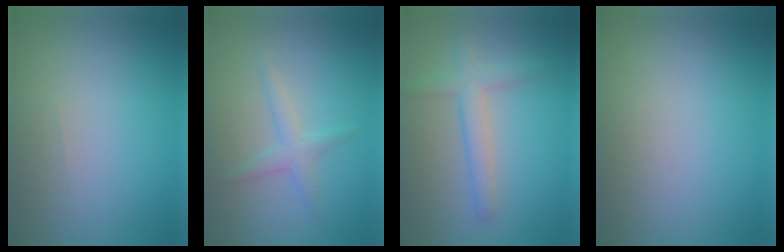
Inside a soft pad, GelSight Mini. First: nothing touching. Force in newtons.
{"total": 1.8, "press": 1.8, "slide": 0.1}
{"total": 2.7, "press": 2.7, "slide": 0.2}
{"total": 0.0}